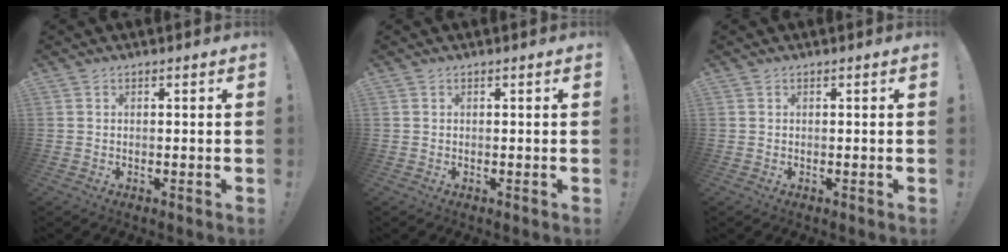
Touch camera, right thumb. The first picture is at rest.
{"total": 0.0}
{"total": 0.0}